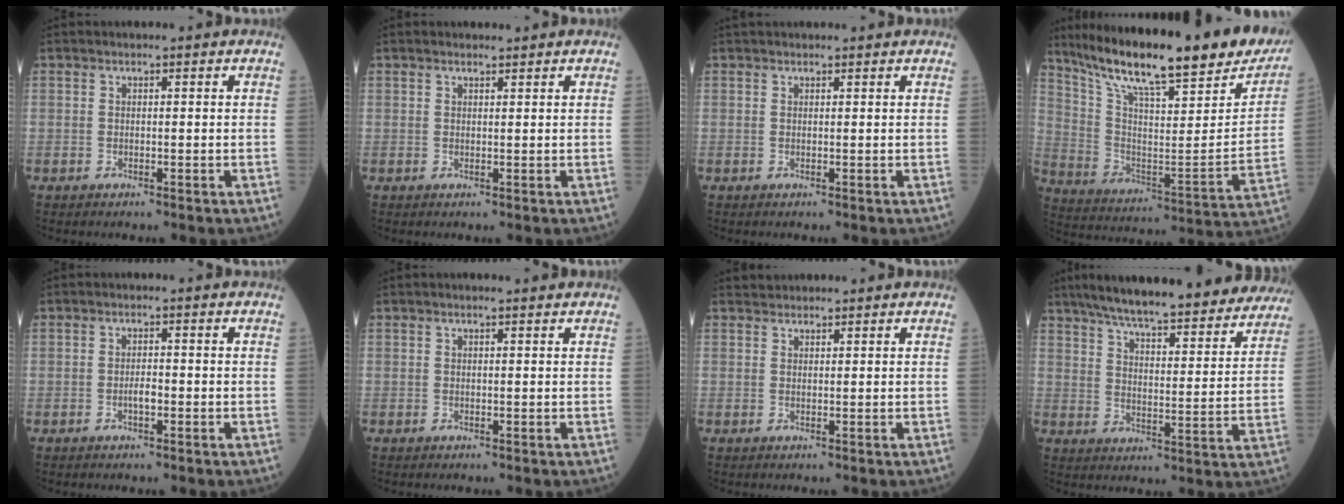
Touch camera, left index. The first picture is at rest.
{"total": 1.5, "force": [1.4, 0.2, 0.5], "torque": [-0.012, 0.010, 0.024]}
{"total": 3.0, "force": [2.8, 0.5, 0.9], "torque": [-0.010, 0.032, 0.041]}
{"total": 29.8, "force": [23.6, 5.1, 17.4], "torque": [-0.290, -0.031, 0.341]}
{"total": 1.5, "force": [-0.5, 0.5, 1.4], "torque": [-0.026, 0.002, -0.010]}
{"total": 1.2, "force": [1.1, 0.1, 0.6], "torque": [-0.012, 0.010, 0.018]}
{"total": 2.1, "force": [2.1, 0.5, 0.0], "torque": [-0.004, 0.023, 0.039]}
{"total": 28.1, "force": [24.6, 4.7, 12.8], "torque": [-0.193, -0.022, 0.316]}